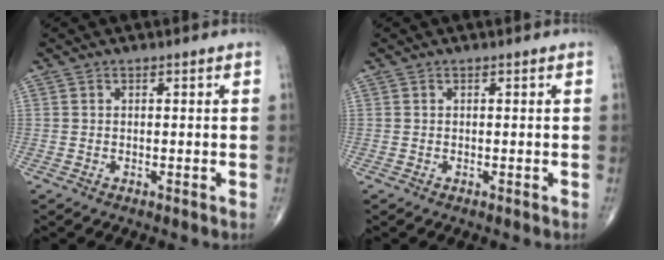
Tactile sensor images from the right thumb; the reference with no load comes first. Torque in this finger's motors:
{"motor_torque": [0.03, 0.03, -0.01, 0.01, 0.00]}